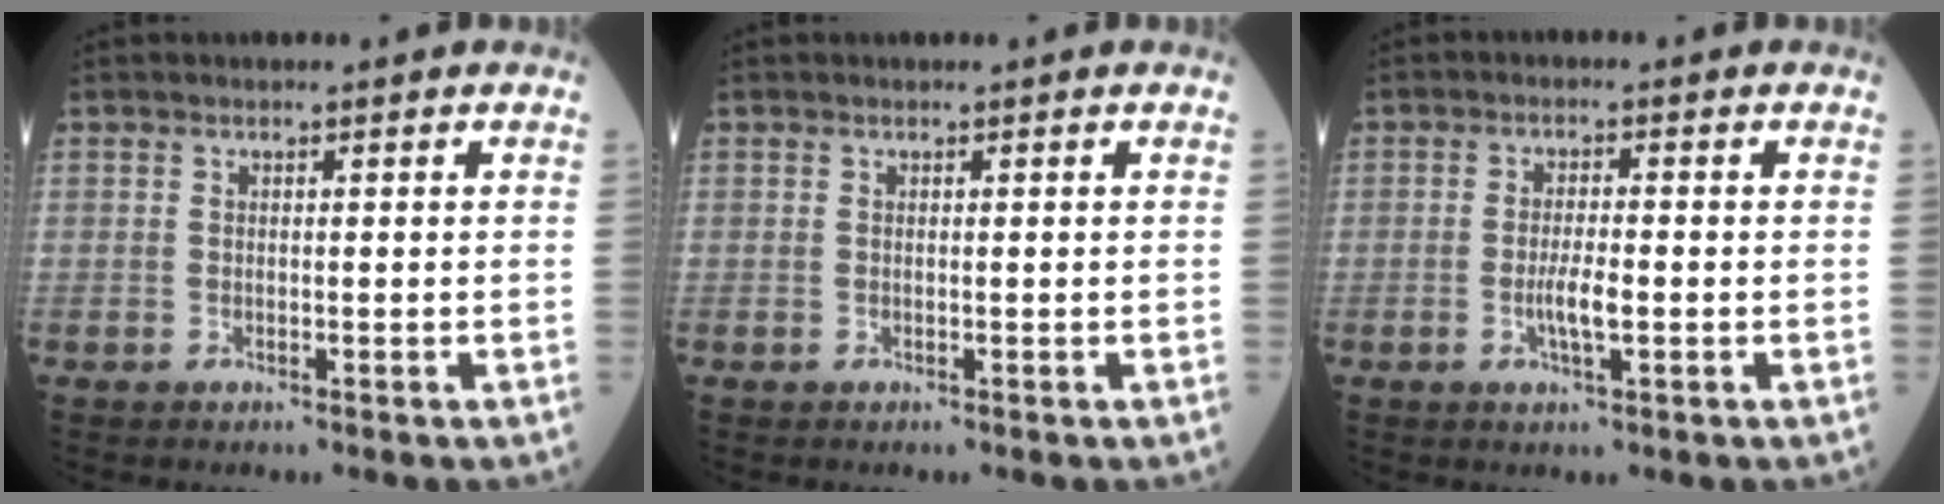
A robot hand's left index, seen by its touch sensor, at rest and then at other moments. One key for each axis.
{"total": 0.0}
{"total": 3.6, "fx": -1.0, "fy": 0.7, "fz": 3.4, "tx": -0.069, "ty": -0.002, "tz": -0.017}